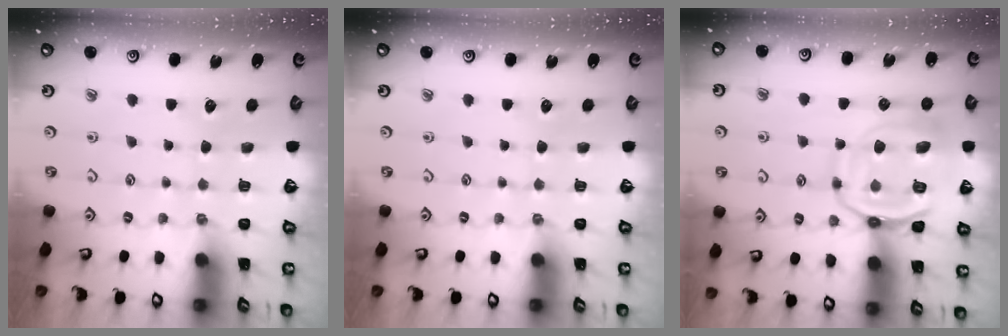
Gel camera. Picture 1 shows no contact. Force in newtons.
{"total": 0.0}
{"total": 15.7, "press": 15.6, "slide": 1.5}